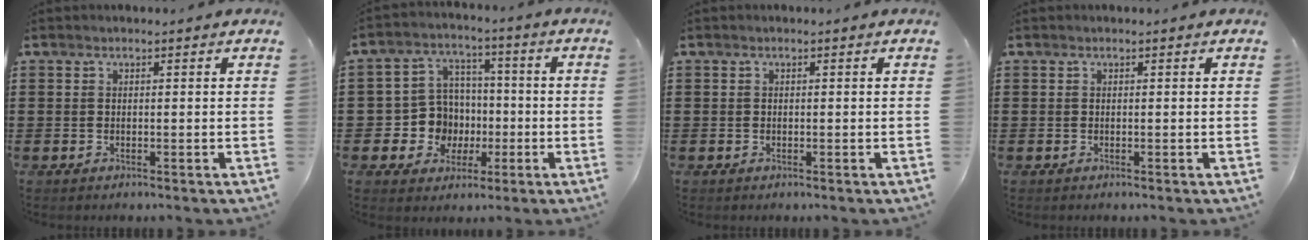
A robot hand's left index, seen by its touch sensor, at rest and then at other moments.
{"total": 8.7, "force": [-1.0, 8.3, 2.4], "torque": [-0.080, 0.011, -0.011]}
{"total": 0.0}
{"total": 0.0}